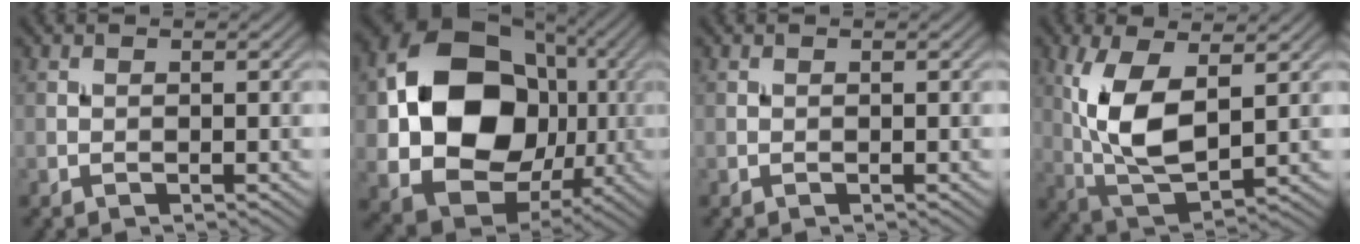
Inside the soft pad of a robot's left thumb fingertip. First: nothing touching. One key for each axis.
{"total": 17.9, "fx": 0.8, "fy": 13.9, "fz": 11.2, "tx": -0.225, "ty": -0.020, "tz": 0.028}
{"total": 0.0}
{"total": 10.3, "fx": 2.2, "fy": 4.7, "fz": 8.9, "tx": -0.204, "ty": -0.004, "tz": 0.043}